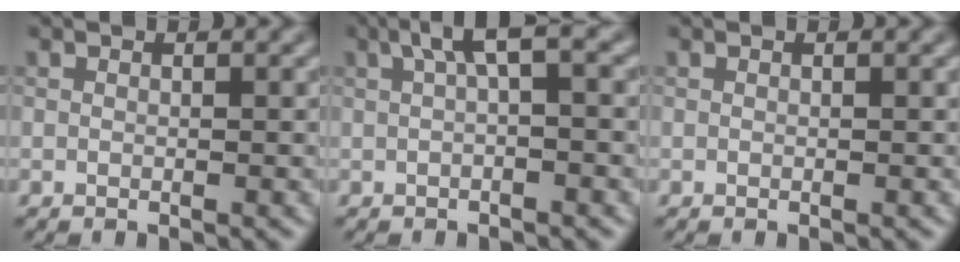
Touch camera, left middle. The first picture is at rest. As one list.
[{"total": 3.0, "force": [0.8, 0.5, 2.8], "torque": [-0.050, 0.015, 0.011]}, {"total": 0.0}]